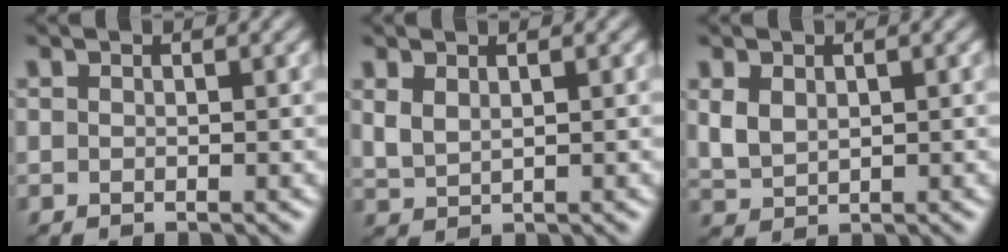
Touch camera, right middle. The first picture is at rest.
{"total": 1.6, "force": [0.8, 0.8, 1.2], "torque": [-0.030, -0.002, 0.022]}
{"total": 2.3, "force": [0.6, 1.6, 1.5], "torque": [-0.038, -0.003, 0.020]}